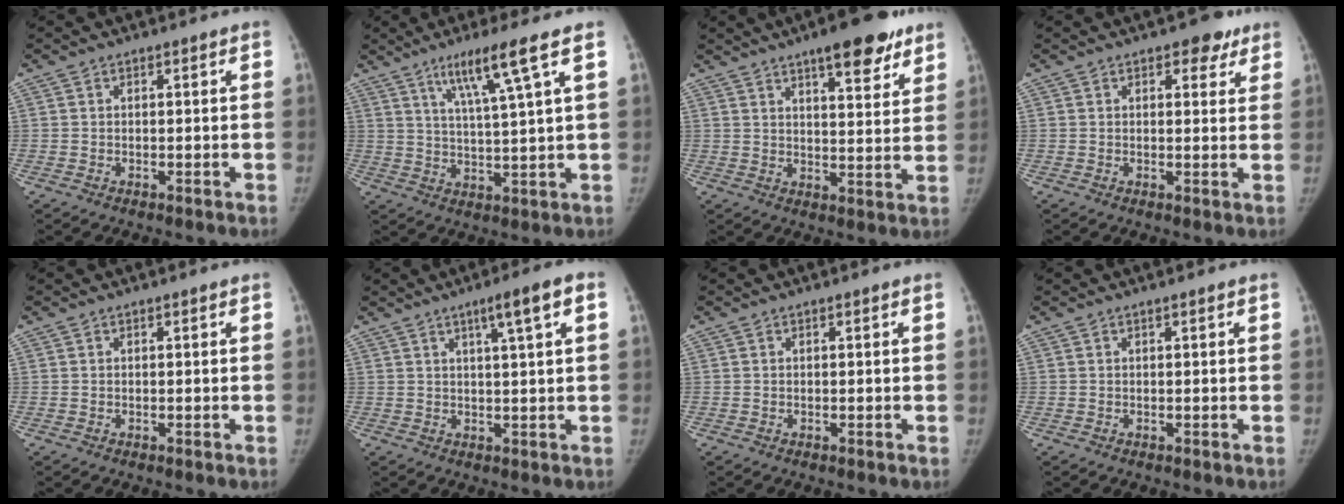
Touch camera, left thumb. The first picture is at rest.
{"total": 9.7, "force": [5.2, -0.6, 8.1], "torque": [-0.148, -0.023, 0.096]}
{"total": 12.2, "force": [8.1, 3.8, 8.4], "torque": [-0.085, -0.036, 0.111]}
{"total": 4.0, "force": [2.5, 2.5, 2.0], "torque": [0.004, -0.009, 0.028]}
{"total": 0.0}
{"total": 6.3, "force": [2.7, 0.2, 5.6], "torque": [-0.087, 0.002, 0.044]}
{"total": 0.0}
{"total": 0.0}